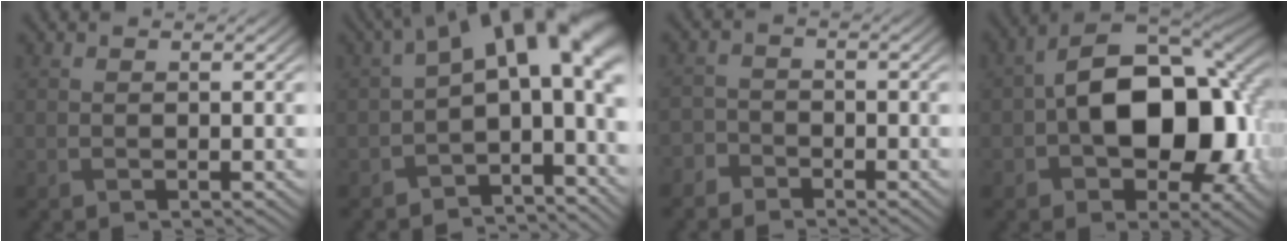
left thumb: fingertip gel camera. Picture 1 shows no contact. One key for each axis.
{"total": 14.4, "fx": 0.9, "fy": 7.5, "fz": 12.2, "tx": -0.180, "ty": -0.012, "tz": 0.019}
{"total": 2.5, "fx": -2.1, "fy": 1.3, "fz": 0.1, "tx": 0.000, "ty": 0.003, "tz": -0.051}
{"total": 16.4, "fx": -0.7, "fy": 10.4, "fz": 12.6, "tx": -0.196, "ty": -0.001, "tz": -0.006}